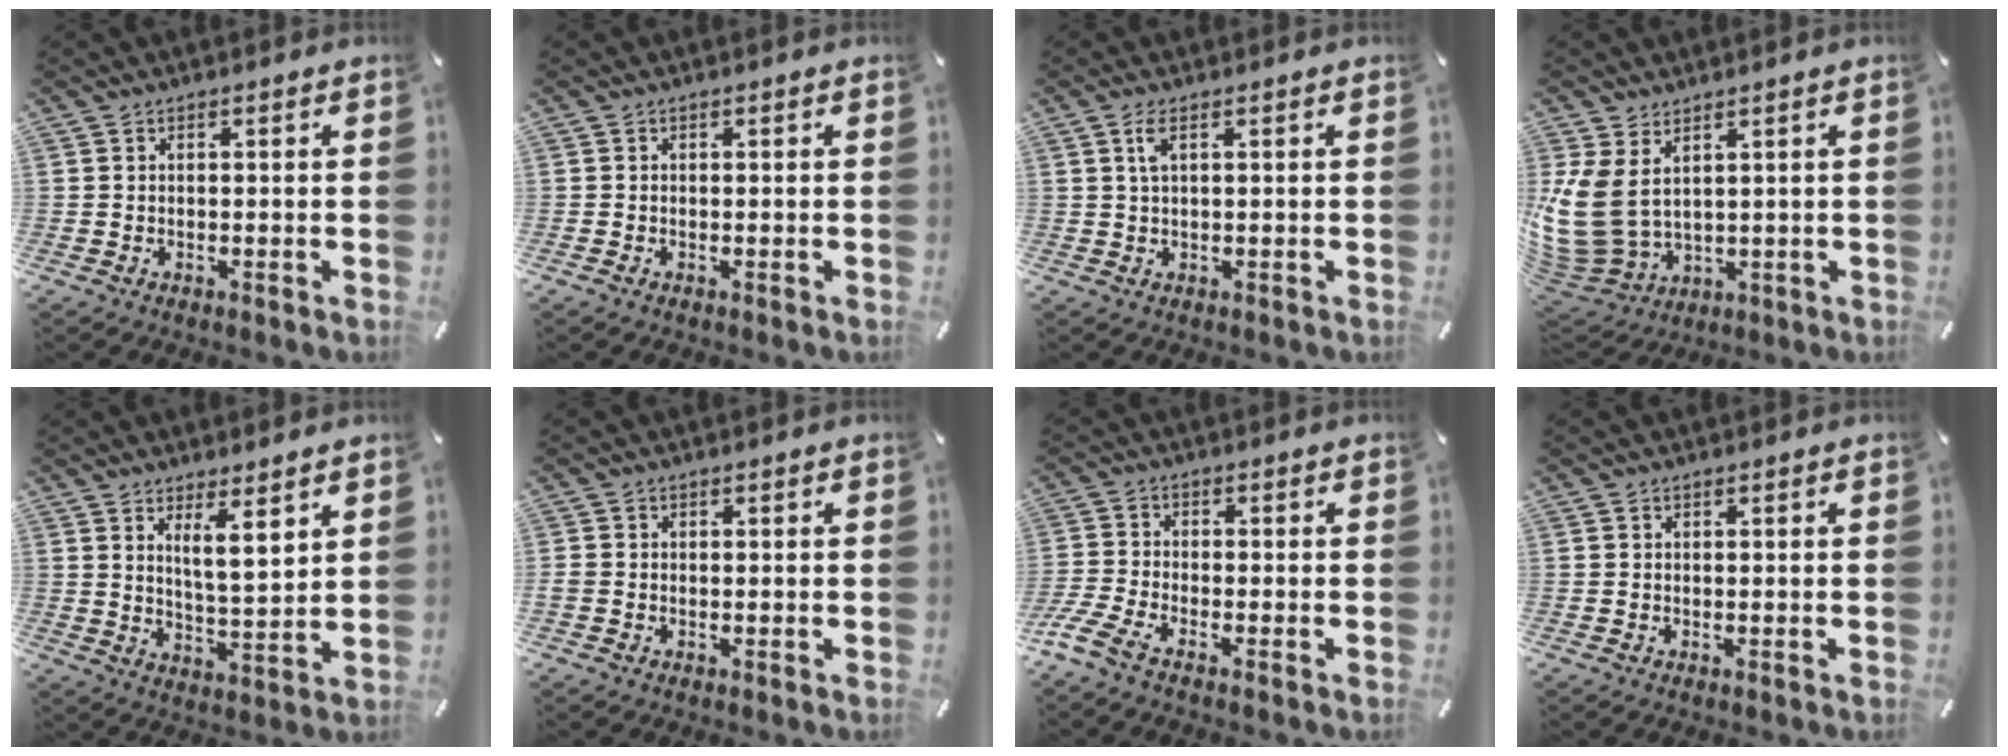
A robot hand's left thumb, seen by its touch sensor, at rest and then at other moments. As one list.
[{"total": 0.0}, {"total": 2.6, "force": [0.9, 0.6, 2.4], "torque": [-0.054, 0.005, 0.015]}, {"total": 11.9, "force": [2.9, 8.9, 7.4], "torque": [-0.193, -0.017, 0.057]}, {"total": 7.5, "force": [5.0, 1.8, 5.3], "torque": [-0.087, -0.032, 0.083]}, {"total": 1.0, "force": [-0.3, 0.9, 0.4], "torque": [-0.005, 0.005, -0.006]}, {"total": 5.1, "force": [-3.5, 1.7, 3.4], "torque": [-0.095, -0.006, -0.070]}, {"total": 0.0}]